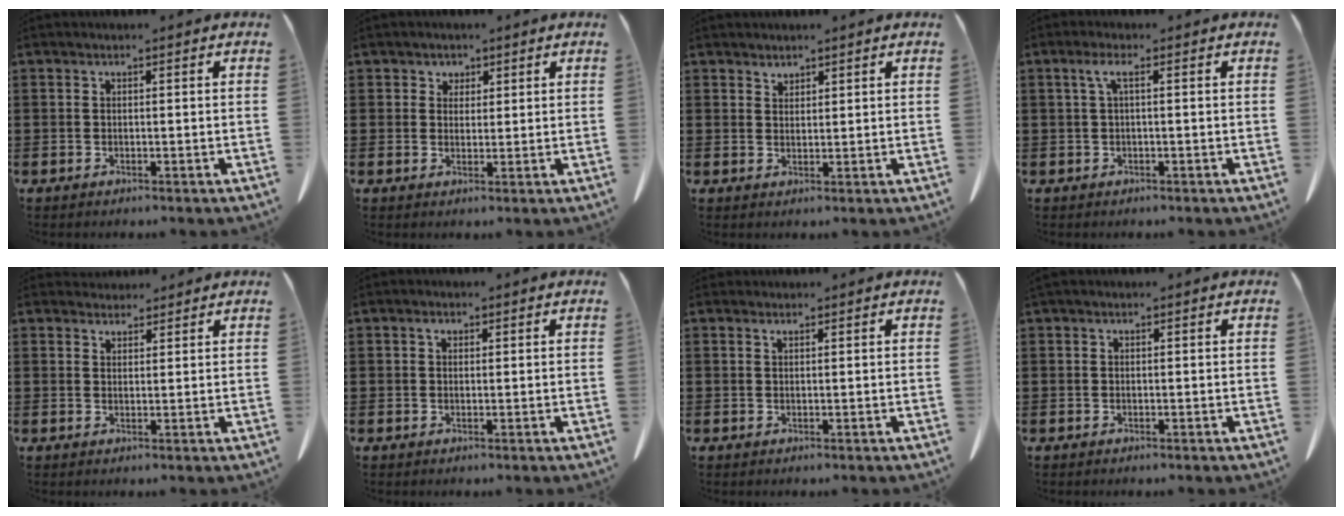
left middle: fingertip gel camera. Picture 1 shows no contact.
{"total": 2.0, "force": [1.4, 1.5, 0.2], "torque": [-0.012, 0.006, 0.026]}
{"total": 1.6, "force": [1.6, 0.4, 0.0], "torque": [-0.004, -0.002, 0.032]}
{"total": 2.4, "force": [0.3, 0.5, 2.4], "torque": [-0.046, 0.005, 0.004]}
{"total": 2.6, "force": [2.5, 0.8, 0.1], "torque": [-0.008, -0.004, 0.049]}
{"total": 1.1, "force": [0.5, 0.7, 0.7], "torque": [-0.009, 0.001, 0.007]}
{"total": 0.8, "force": [0.6, 0.1, 0.4], "torque": [-0.011, -0.002, 0.013]}
{"total": 0.0}